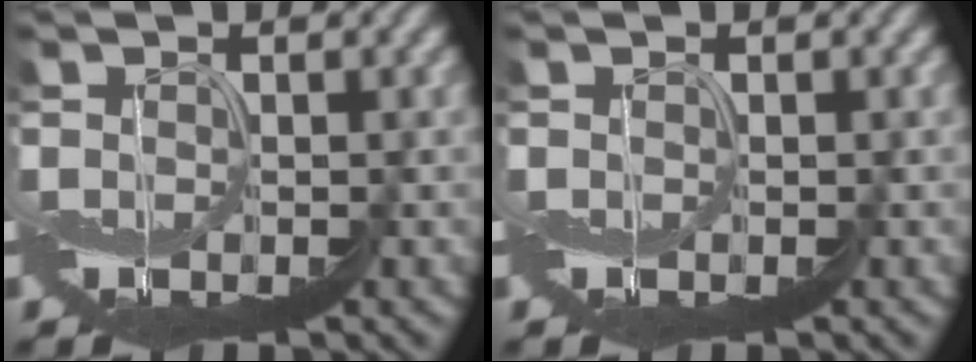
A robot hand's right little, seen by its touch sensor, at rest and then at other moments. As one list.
[{"total": 0.0}]